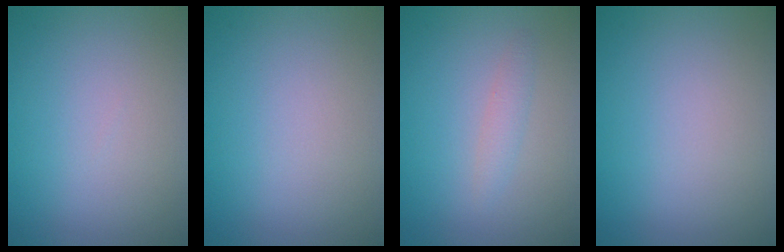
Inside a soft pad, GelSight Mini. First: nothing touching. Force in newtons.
{"total": 0.0}
{"total": 1.2, "press": 1.2, "slide": 0.0}
{"total": 0.0}